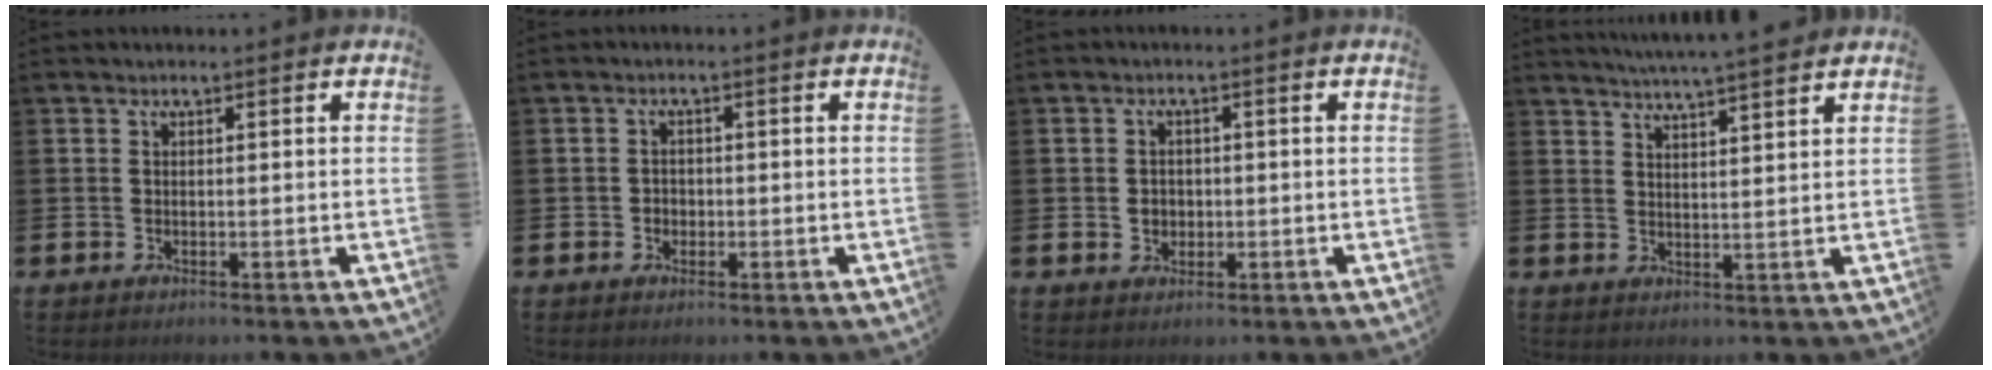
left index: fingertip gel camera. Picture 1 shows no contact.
{"total": 1.4, "force": [-0.4, 1.3, 0.3], "torque": [-0.008, 0.006, -0.011]}
{"total": 2.0, "force": [-0.1, 1.9, 0.7], "torque": [-0.001, 0.003, -0.009]}
{"total": 5.3, "force": [5.1, -0.7, 1.3], "torque": [-0.036, -0.021, 0.090]}